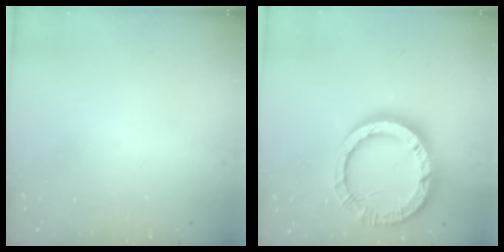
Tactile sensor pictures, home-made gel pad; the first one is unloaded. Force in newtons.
{"total": 17.5, "press": 17.4, "slide": 1.5}